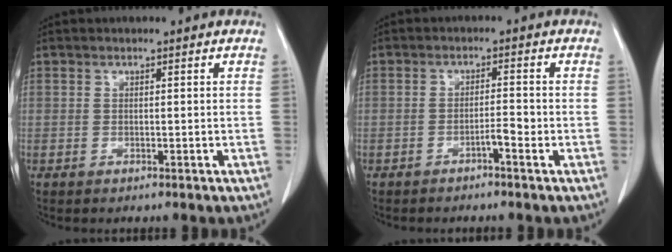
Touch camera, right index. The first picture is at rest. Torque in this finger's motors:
{"motor_torque": [0.14, -0.17, 0.01, 0.00]}